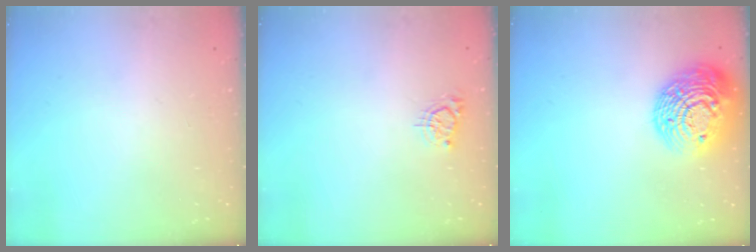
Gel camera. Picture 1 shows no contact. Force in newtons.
{"total": 2.5, "press": 2.5, "slide": 0.4}
{"total": 19.7, "press": 19.7, "slide": 1.1}